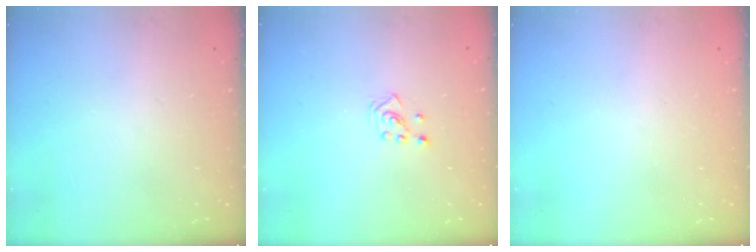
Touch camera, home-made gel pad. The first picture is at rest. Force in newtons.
{"total": 2.3, "press": 2.2, "slide": 0.7}
{"total": 0.0}